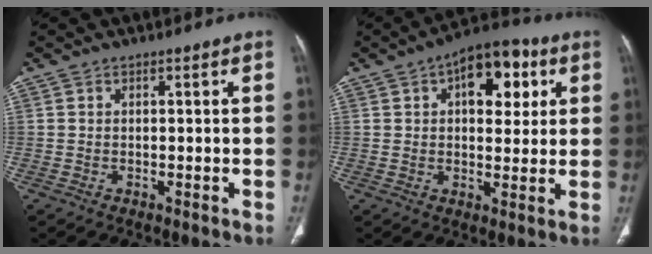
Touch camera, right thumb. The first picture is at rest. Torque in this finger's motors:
{"motor_torque": [0.68, 1.39, 0.66, -0.40, 0.06]}